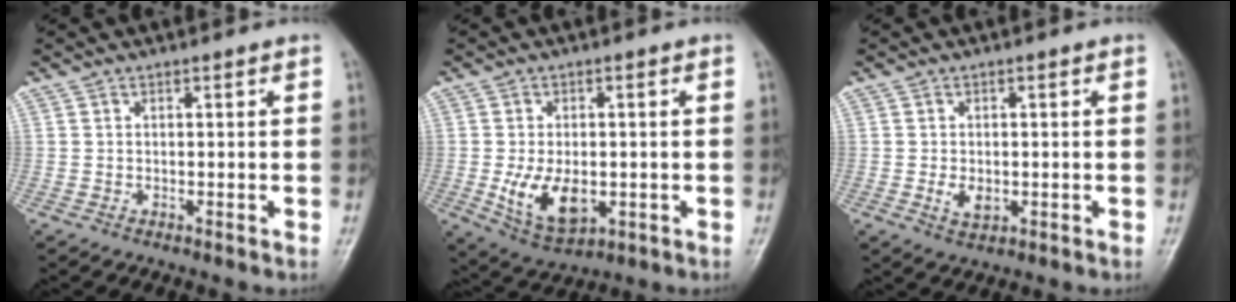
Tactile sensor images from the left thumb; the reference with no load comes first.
{"total": 9.6, "force": [-1.7, 5.7, 7.5], "torque": [-0.121, -0.008, -0.015]}
{"total": 3.2, "force": [-0.6, 2.1, 2.3], "torque": [-0.038, -0.003, -0.006]}